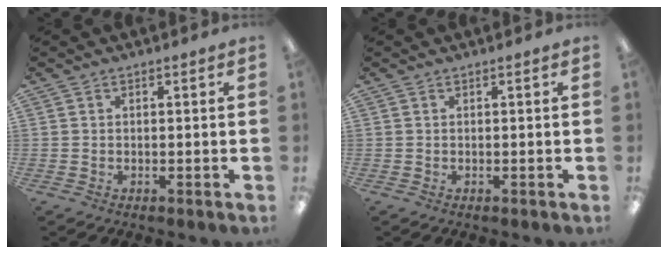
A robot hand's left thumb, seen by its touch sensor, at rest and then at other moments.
{"total": 0.0}